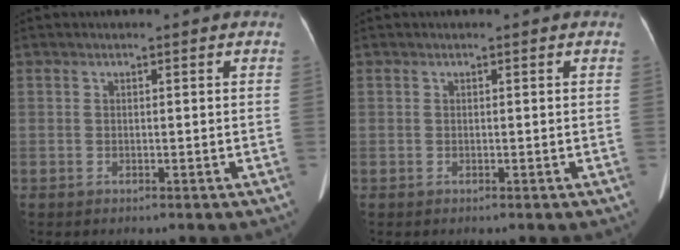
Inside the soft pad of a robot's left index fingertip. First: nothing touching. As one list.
[{"total": 0.0}]